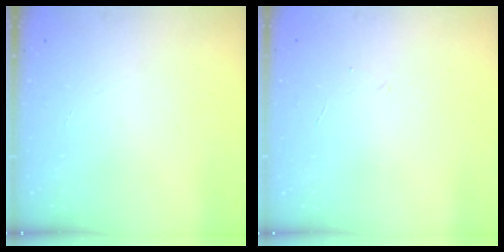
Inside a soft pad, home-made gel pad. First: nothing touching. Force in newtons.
{"total": 2.2, "press": 2.1, "slide": 0.6}